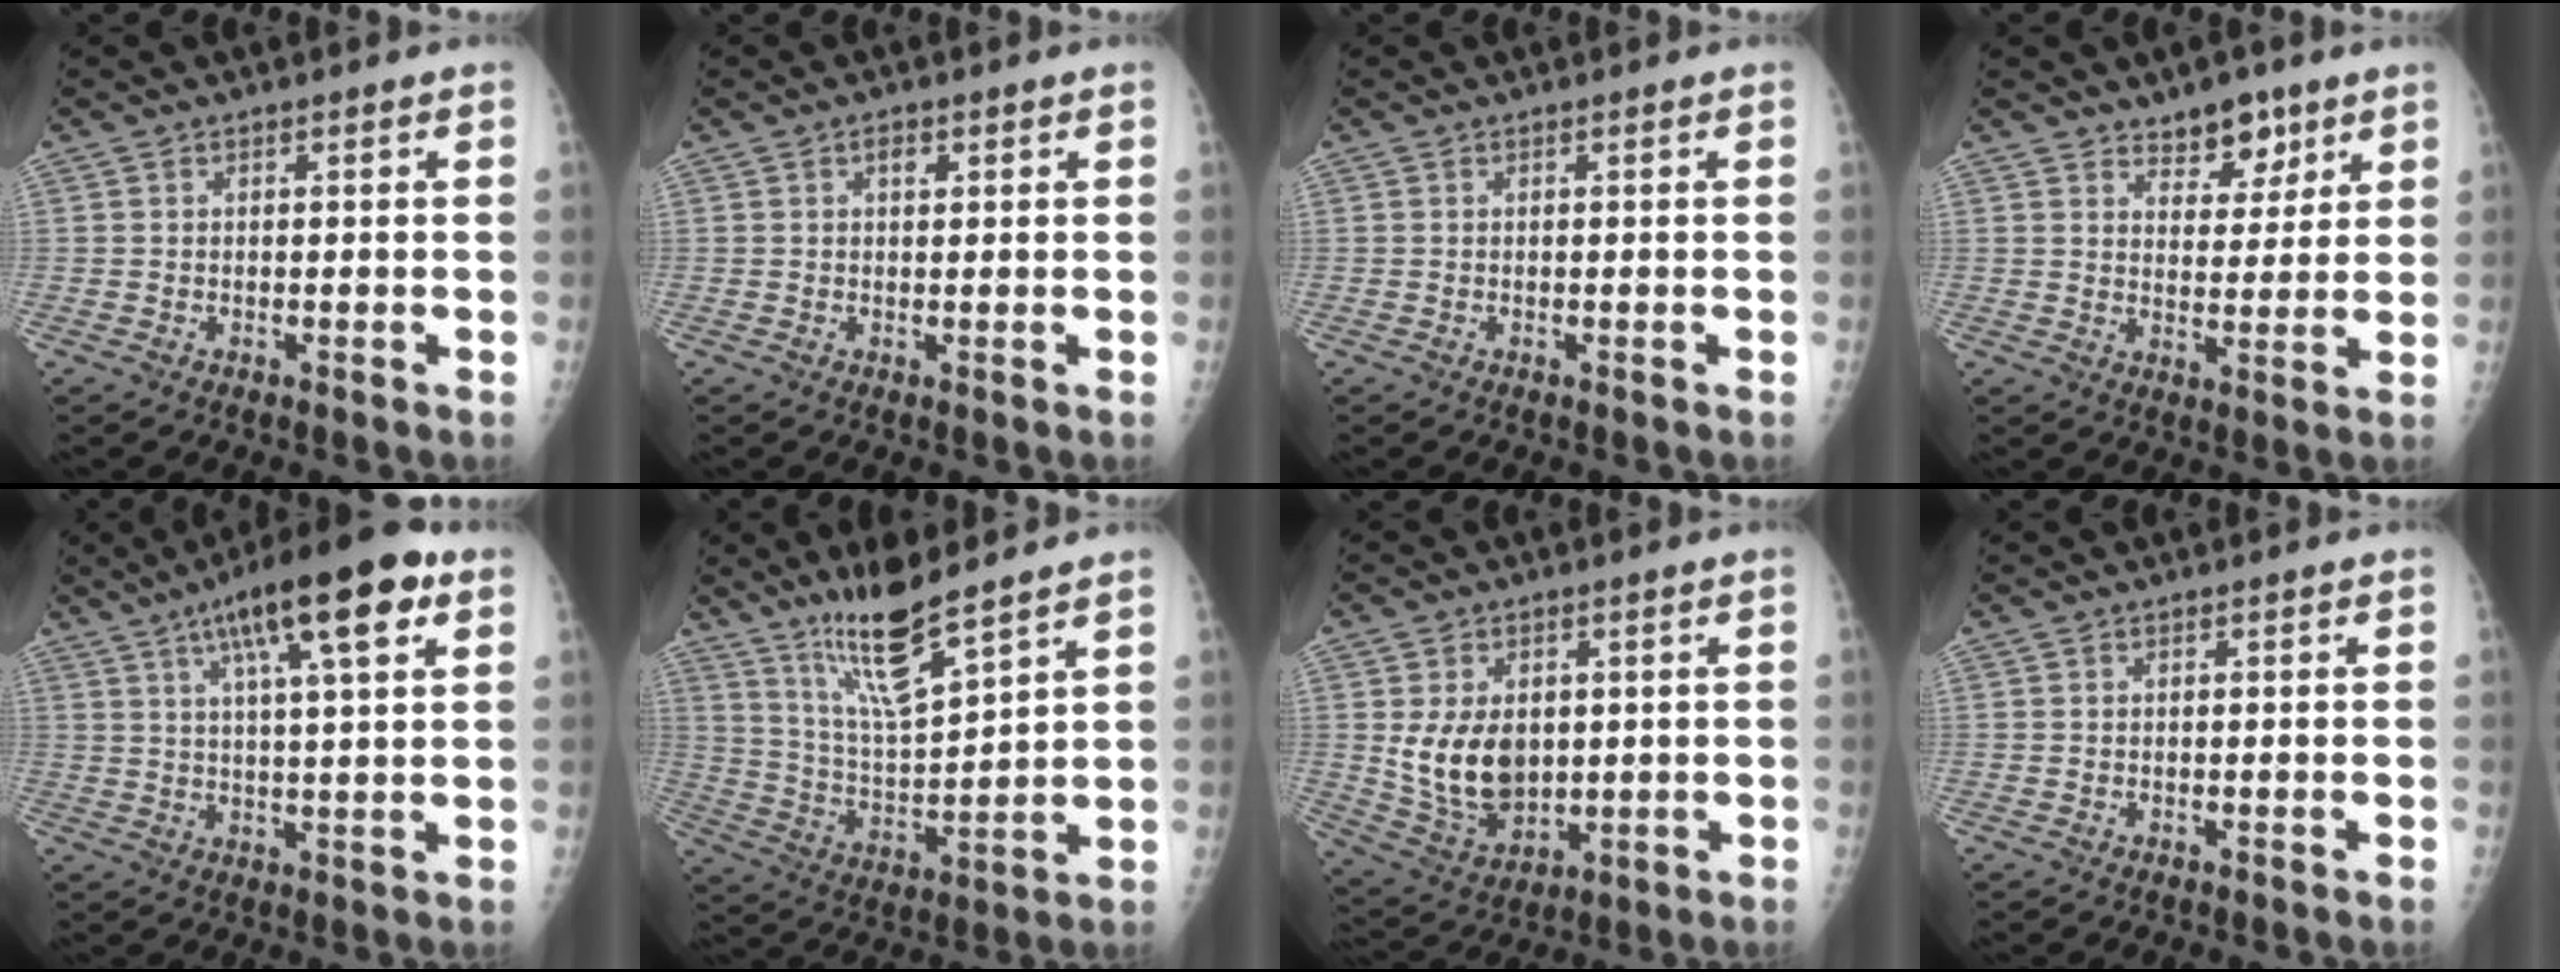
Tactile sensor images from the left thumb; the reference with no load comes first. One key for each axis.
{"total": 1.4, "fx": 0.6, "fy": 0.9, "fz": 1.0, "tx": -0.007, "ty": 0.000, "tz": 0.008}
{"total": 0.0}
{"total": 6.7, "fx": 4.6, "fy": 3.8, "fz": 2.9, "tx": -0.008, "ty": -0.030, "tz": 0.071}
{"total": 15.2, "fx": 7.2, "fy": 3.4, "fz": 12.9, "tx": -0.193, "ty": -0.004, "tz": 0.108}
{"total": 12.6, "fx": 9.3, "fy": 1.8, "fz": 8.2, "tx": -0.146, "ty": -0.066, "tz": 0.184}
{"total": 11.4, "fx": 1.1, "fy": 8.0, "fz": 8.0, "tx": -0.113, "ty": -0.017, "tz": 0.041}
{"total": 0.0}